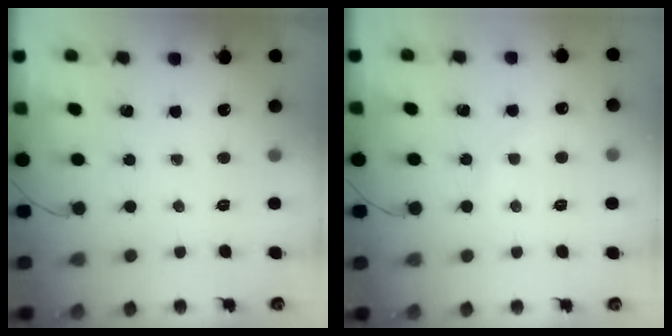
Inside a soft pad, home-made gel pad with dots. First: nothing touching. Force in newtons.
{"total": 4.2, "press": 3.9, "slide": 1.3}